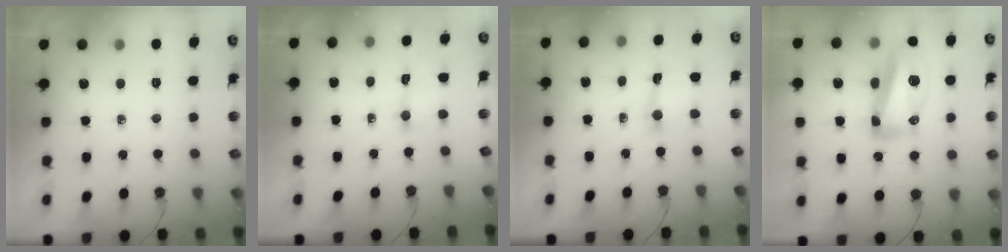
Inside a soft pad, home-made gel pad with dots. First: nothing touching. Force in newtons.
{"total": 1.9, "press": 1.7, "slide": 0.7}
{"total": 1.8, "press": 1.7, "slide": 0.5}
{"total": 15.4, "press": 15.3, "slide": 1.5}